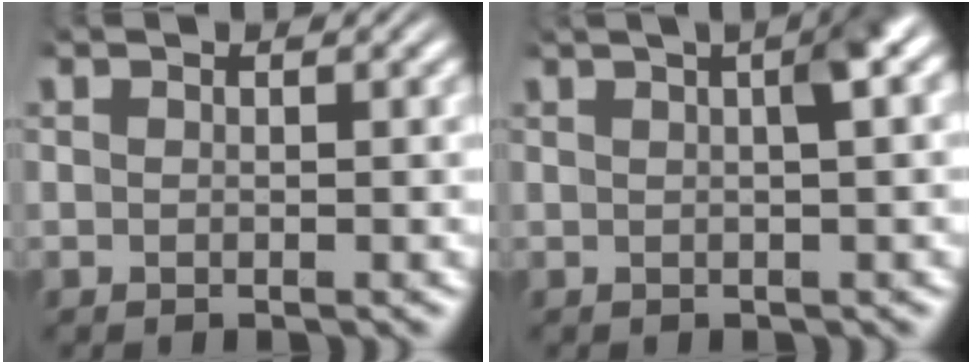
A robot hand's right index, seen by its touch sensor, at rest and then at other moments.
{"total": 4.8, "force": [1.8, 1.3, 4.2], "torque": [-0.046, 0.022, 0.018]}